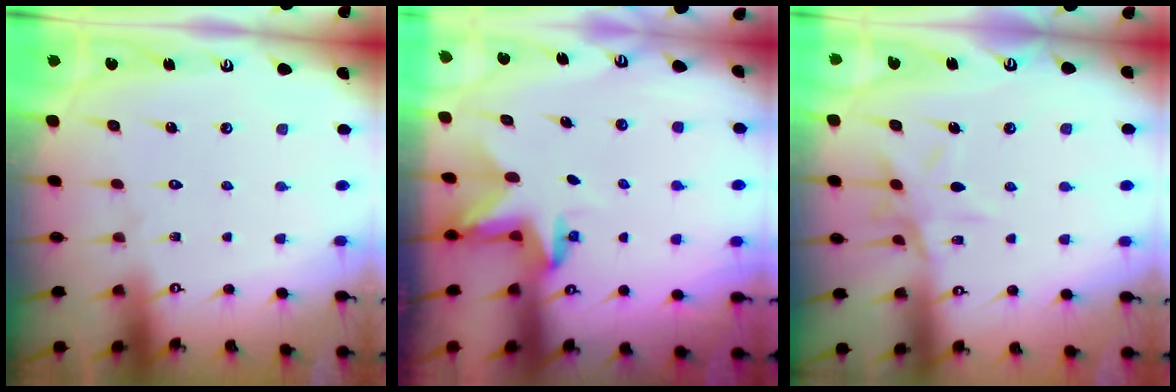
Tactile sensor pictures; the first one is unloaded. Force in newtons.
{"total": 2.9, "press": 2.9, "slide": 0.1}
{"total": 9.5, "press": 9.4, "slide": 0.8}